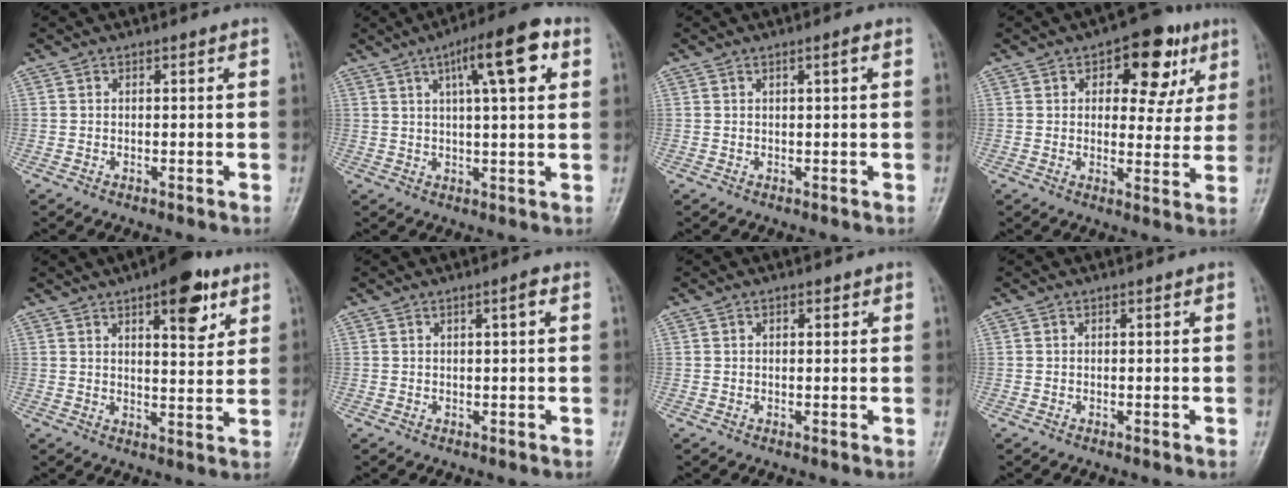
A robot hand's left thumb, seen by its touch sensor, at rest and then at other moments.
{"total": 11.7, "force": [4.5, 3.1, 10.4], "torque": [-0.145, 0.008, 0.062]}
{"total": 1.2, "force": [0.4, 0.0, 1.1], "torque": [-0.019, 0.000, 0.007]}
{"total": 12.1, "force": [5.1, 6.8, 8.6], "torque": [-0.063, -0.005, 0.063]}
{"total": 10.3, "force": [5.6, 3.9, 7.8], "torque": [-0.085, -0.025, 0.075]}
{"total": 1.7, "force": [0.6, 0.1, 1.6], "torque": [-0.029, 0.001, 0.010]}
{"total": 1.2, "force": [0.6, 0.7, 0.8], "torque": [-0.008, 0.000, 0.005]}
{"total": 0.0}